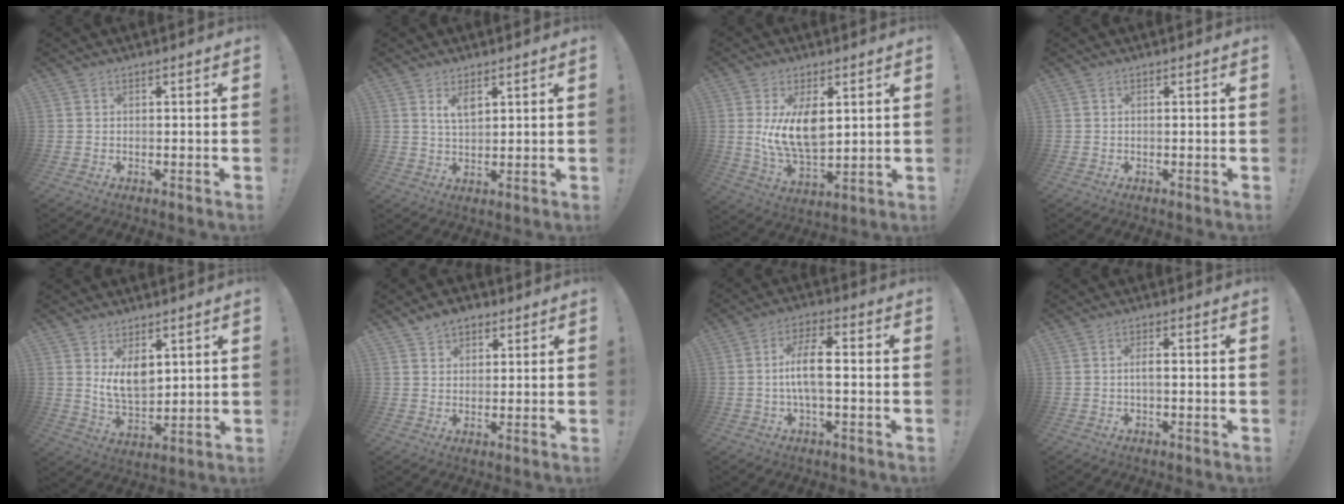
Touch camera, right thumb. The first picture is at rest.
{"total": 4.6, "force": [2.8, 2.3, 2.9], "torque": [-0.043, -0.017, 0.047]}
{"total": 12.7, "force": [3.1, 7.2, 10.0], "torque": [-0.175, -0.021, 0.055]}
{"total": 0.0}
{"total": 8.8, "force": [4.4, 5.3, 5.5], "torque": [-0.087, -0.028, 0.083]}
{"total": 5.0, "force": [3.4, 3.5, 1.2], "torque": [-0.015, -0.015, 0.062]}
{"total": 9.6, "force": [-0.3, 3.4, 9.0], "torque": [-0.160, 0.008, -0.008]}
{"total": 2.3, "force": [-0.2, 0.6, 2.2], "torque": [-0.040, 0.007, -0.004]}